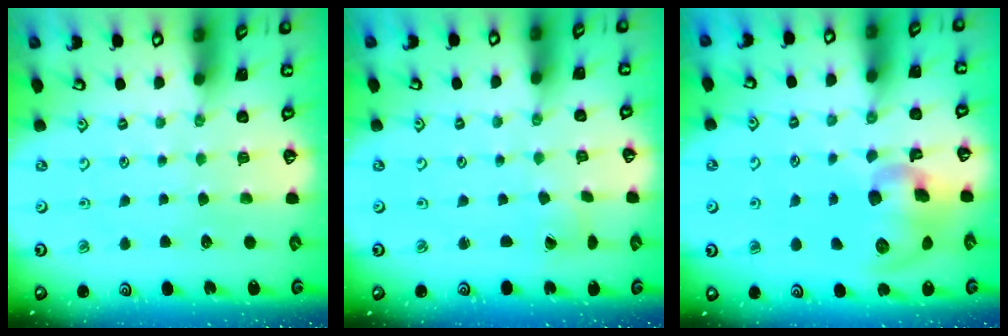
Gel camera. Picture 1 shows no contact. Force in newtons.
{"total": 2.8, "press": 2.8, "slide": 0.2}
{"total": 13.1, "press": 13.1, "slide": 1.0}